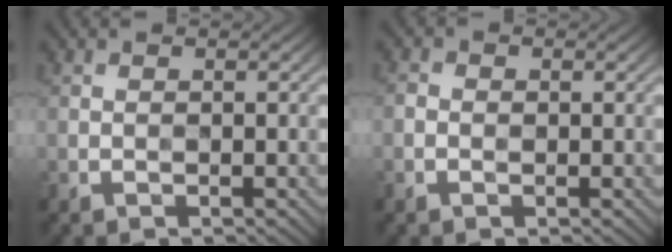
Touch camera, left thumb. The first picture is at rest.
{"total": 1.2, "force": [-0.6, 0.9, 0.4], "torque": [-0.009, 0.001, -0.013]}